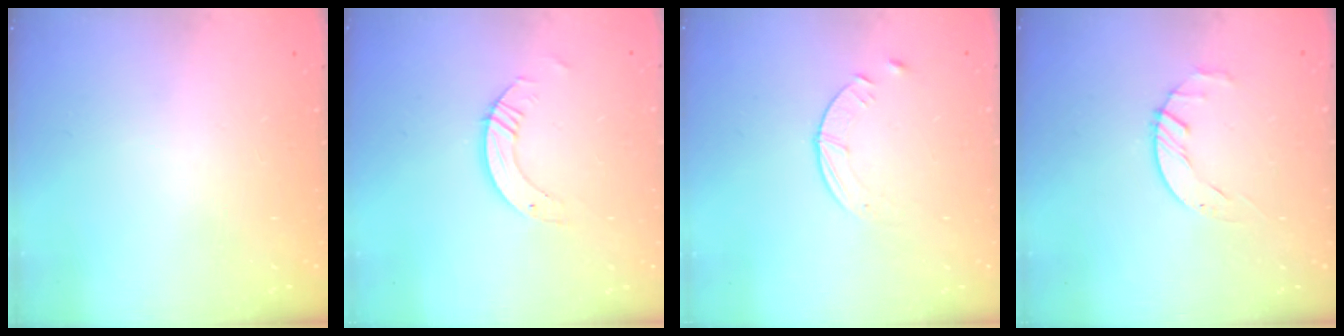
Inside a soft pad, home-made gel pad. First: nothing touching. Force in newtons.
{"total": 4.7, "press": 4.7, "slide": 0.3}
{"total": 3.0, "press": 3.0, "slide": 0.4}
{"total": 1.8, "press": 1.7, "slide": 0.3}